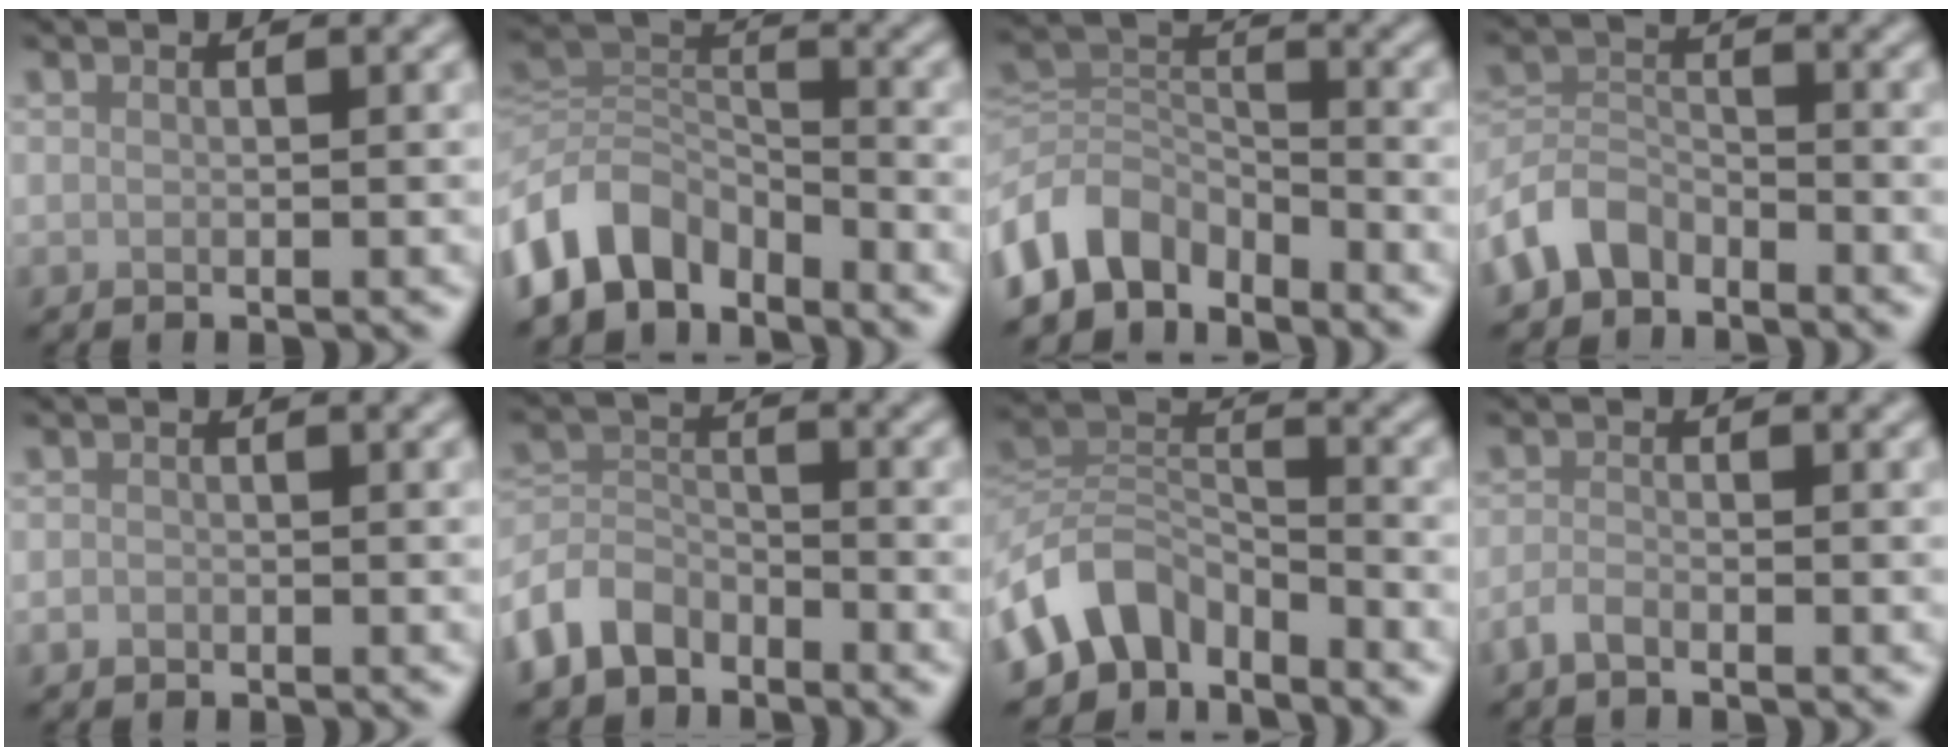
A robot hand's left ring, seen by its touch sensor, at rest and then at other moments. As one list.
[{"total": 7.1, "force": [-4.7, 4.3, 3.2], "torque": [-0.051, 0.002, -0.098]}, {"total": 5.9, "force": [-4.1, 3.6, 2.4], "torque": [-0.033, 0.003, -0.088]}, {"total": 4.3, "force": [-3.2, 2.5, 1.4], "torque": [-0.026, 0.001, -0.077]}, {"total": 0.7, "force": [-0.4, 0.5, 0.1], "torque": [0.000, -0.004, -0.008]}, {"total": 5.0, "force": [-3.5, 3.0, 1.8], "torque": [-0.038, -0.002, -0.083]}, {"total": 5.8, "force": [-4.4, 3.2, 1.9], "torque": [-0.023, -0.001, -0.094]}, {"total": 1.4, "force": [-1.0, 0.4, 0.8], "torque": [-0.021, 0.000, -0.025]}]